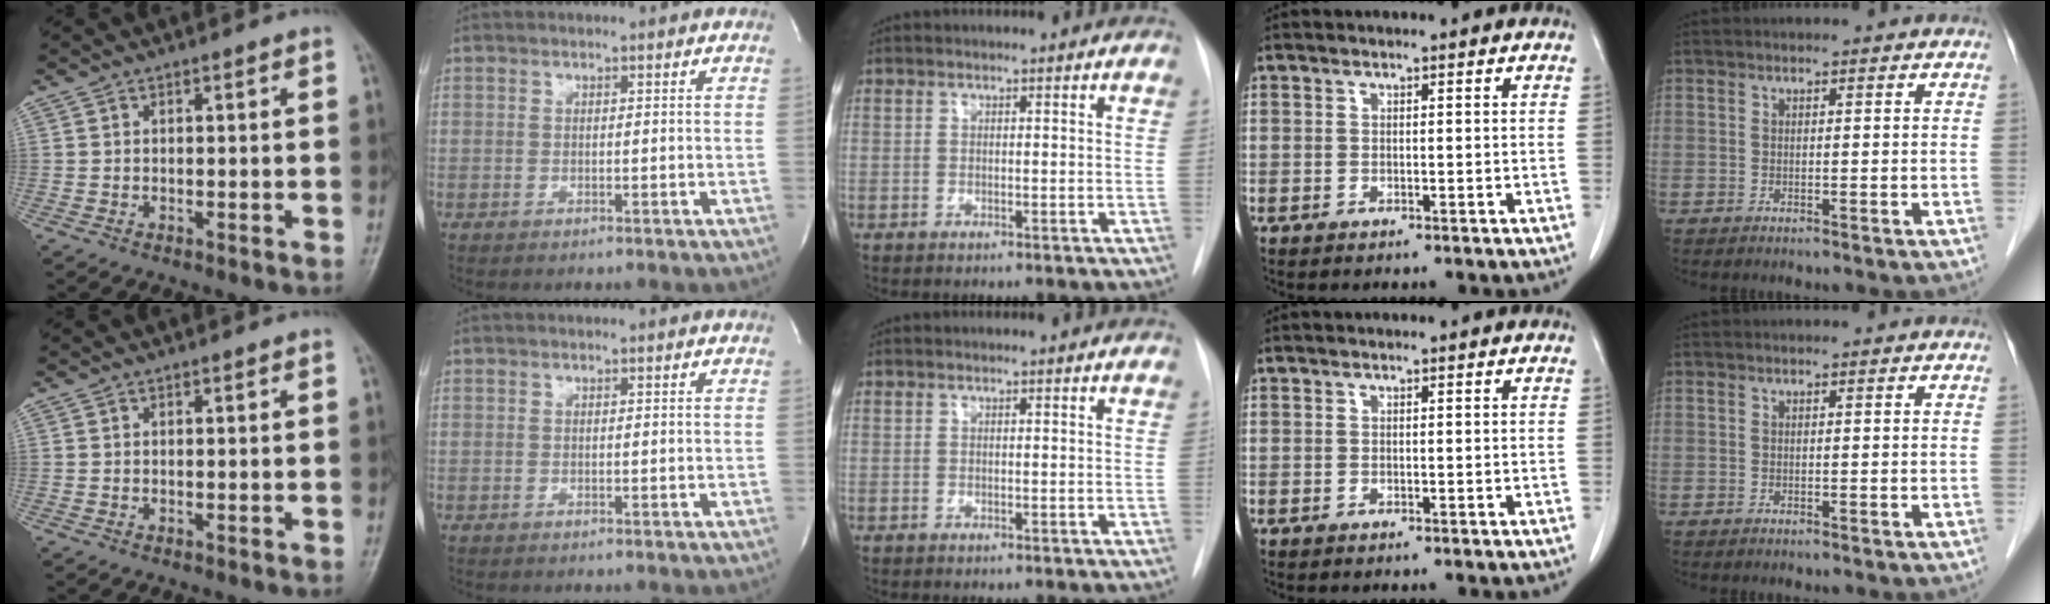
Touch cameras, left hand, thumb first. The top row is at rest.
{}